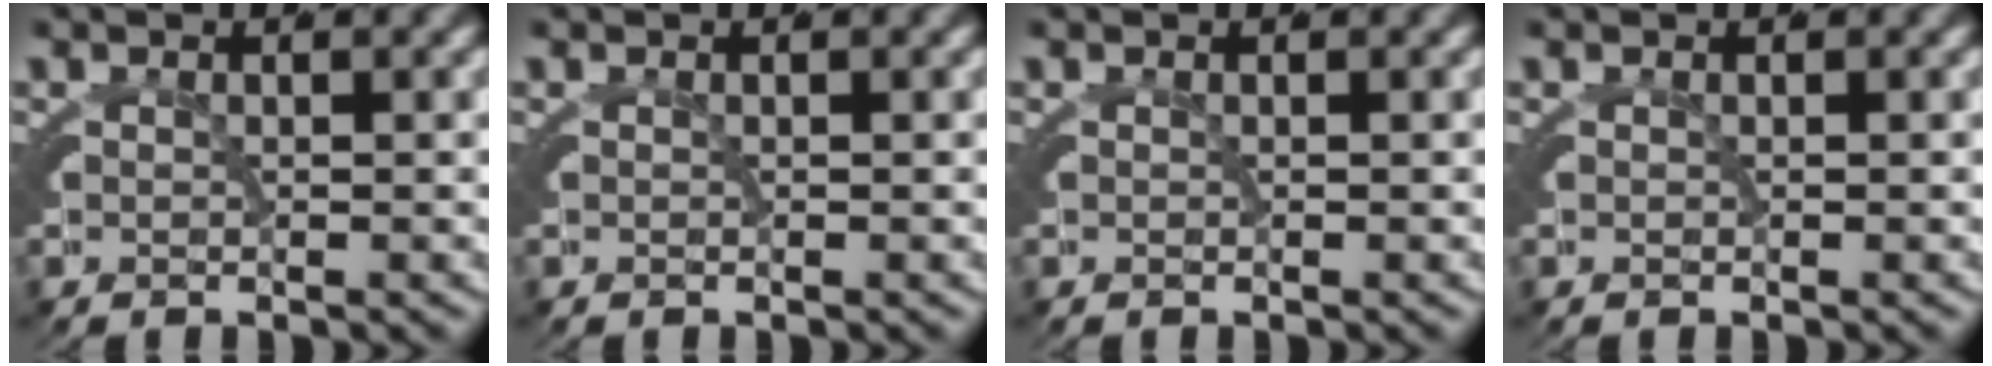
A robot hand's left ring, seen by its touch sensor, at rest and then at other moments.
{"total": 0.0}
{"total": 0.0}
{"total": 0.0}